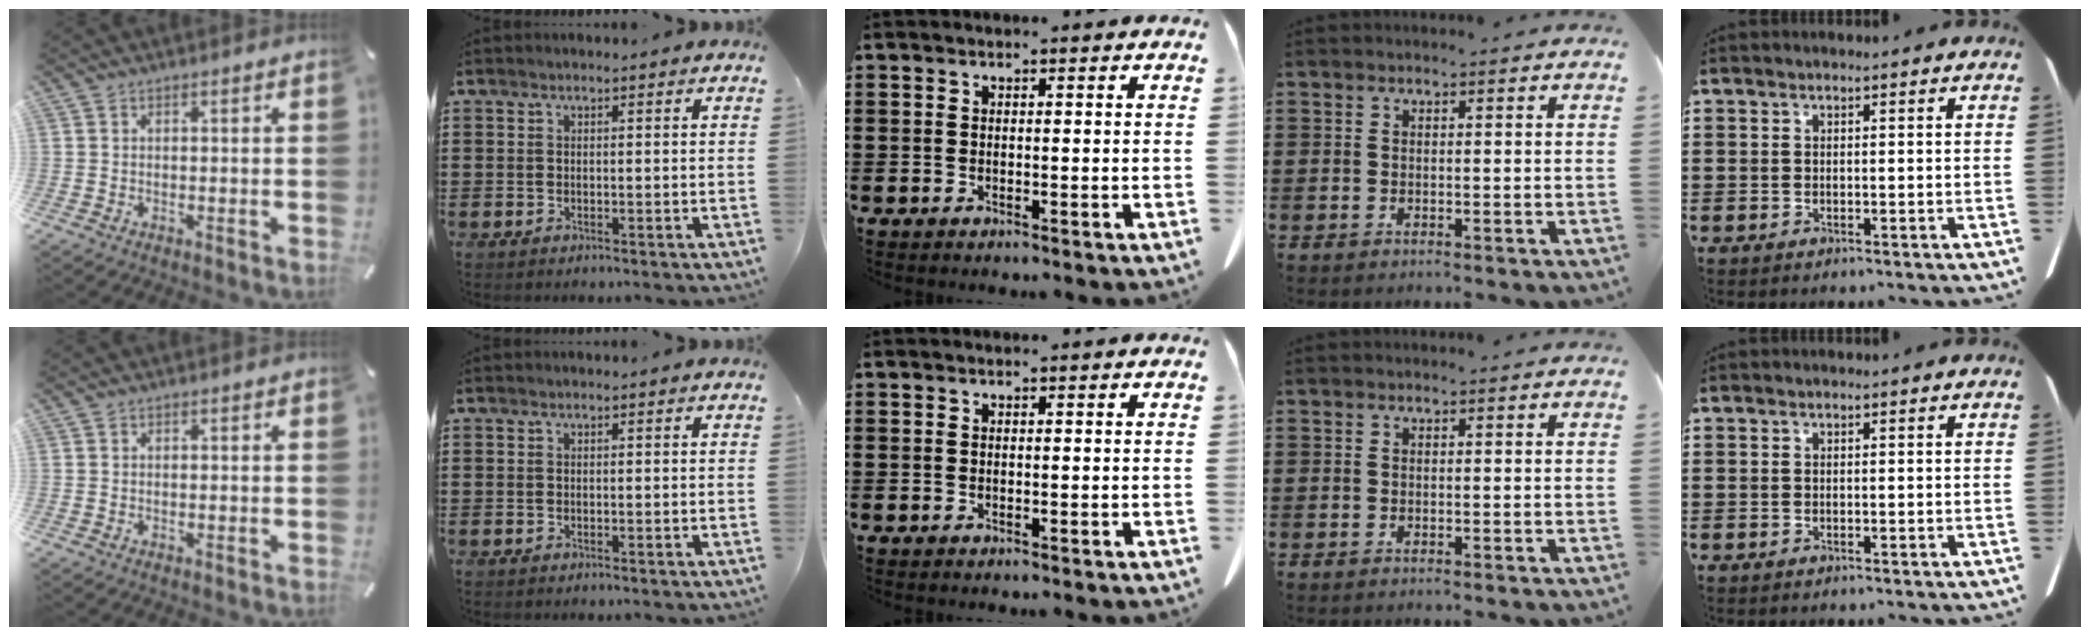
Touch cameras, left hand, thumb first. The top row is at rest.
{}